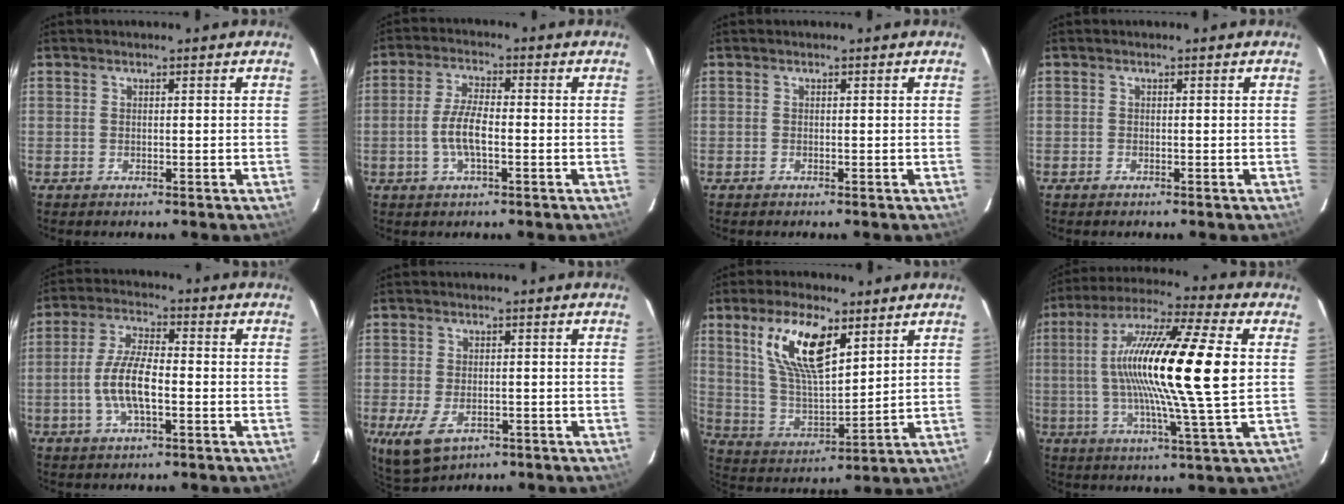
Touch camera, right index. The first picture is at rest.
{"total": 6.1, "force": [-1.5, 2.0, 5.6], "torque": [-0.115, 0.001, -0.029]}
{"total": 0.0}
{"total": 0.5, "force": [-0.5, 0.3, 0.1], "torque": [-0.002, 0.001, -0.010]}
{"total": 8.6, "force": [-2.1, 2.9, 7.8], "torque": [-0.160, 0.002, -0.041]}
{"total": 7.6, "force": [-3.4, 4.2, 5.3], "torque": [-0.117, -0.024, -0.053]}
{"total": 14.7, "force": [7.2, 5.7, 11.4], "torque": [-0.219, 0.010, 0.149]}
{"total": 21.1, "force": [2.1, 0.6, 21.0], "torque": [-0.373, 0.007, 0.022]}